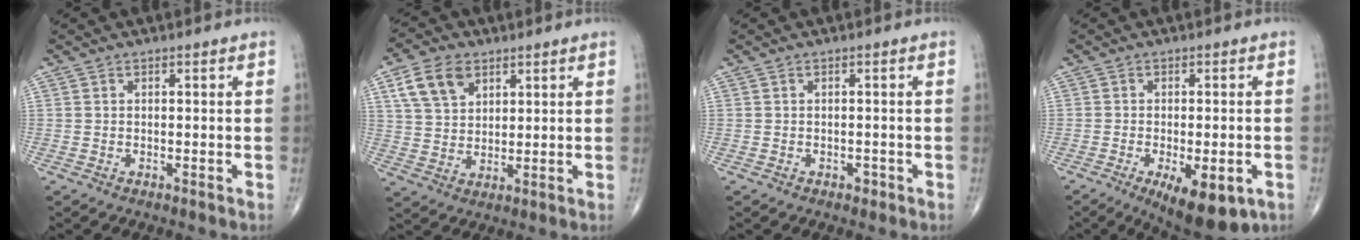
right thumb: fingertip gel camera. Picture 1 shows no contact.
{"total": 8.9, "force": [4.4, 5.8, 5.1], "torque": [-0.080, -0.011, 0.086]}
{"total": 1.0, "force": [-0.5, 0.7, 0.4], "torque": [-0.002, 0.002, -0.009]}
{"total": 11.7, "force": [-4.9, 4.7, 9.5], "torque": [-0.130, -0.006, -0.063]}